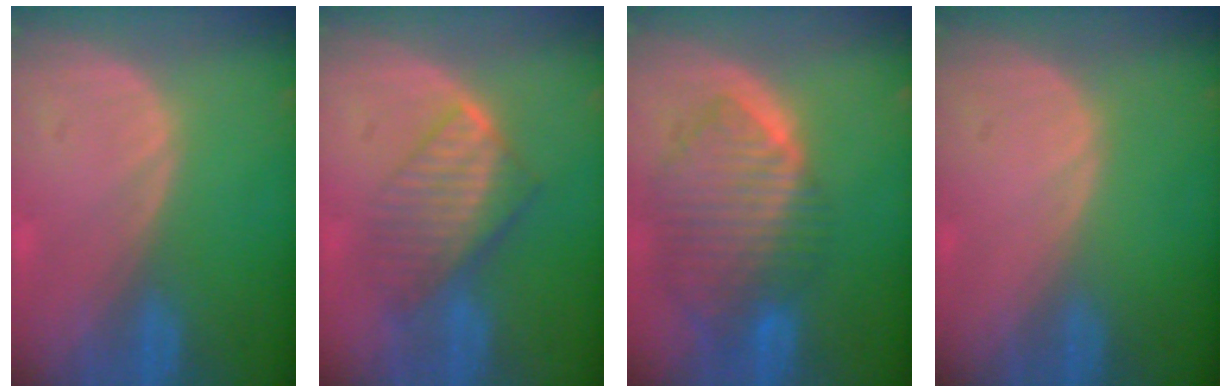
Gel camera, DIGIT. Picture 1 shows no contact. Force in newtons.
{"total": 7.5, "press": 6.8, "slide": 3.1}
{"total": 10.0, "press": 8.6, "slide": 5.1}
{"total": 0.0}